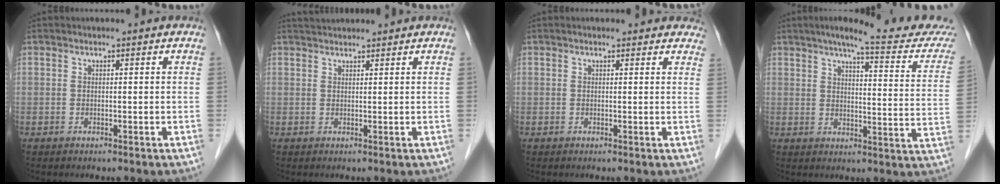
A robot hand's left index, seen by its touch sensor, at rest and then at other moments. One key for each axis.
{"total": 3.0, "fx": 2.9, "fy": 0.3, "fz": 0.7, "tx": -0.011, "ty": 0.033, "tz": 0.053}
{"total": 4.9, "fx": 4.5, "fy": 1.7, "fz": 1.4, "tx": 0.003, "ty": 0.006, "tz": 0.032}
{"total": 17.3, "fx": 15.4, "fy": 0.8, "fz": 7.9, "tx": -0.099, "ty": -0.039, "tz": 0.177}